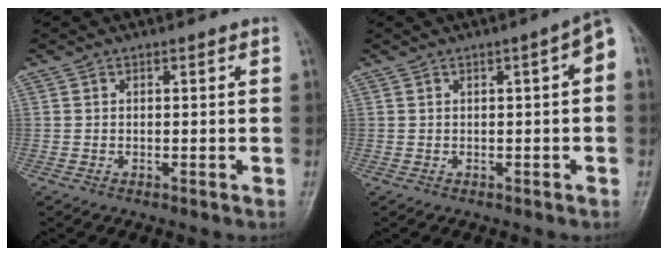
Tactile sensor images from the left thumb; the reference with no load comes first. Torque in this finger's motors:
{"motor_torque": [-0.15, 0.30, 0.24, 0.26, 0.08]}